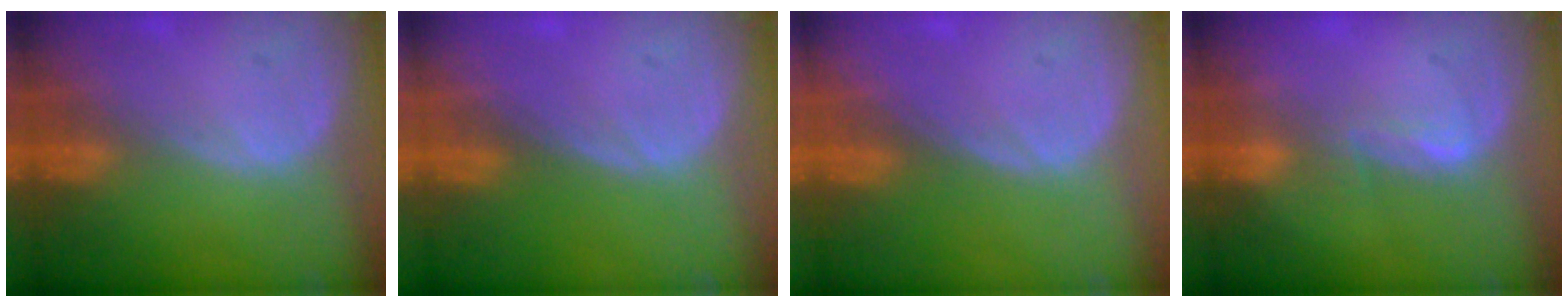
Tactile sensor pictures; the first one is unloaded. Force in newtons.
{"total": 0.0}
{"total": 0.0}
{"total": 2.0, "press": 2.0, "slide": 0.3}